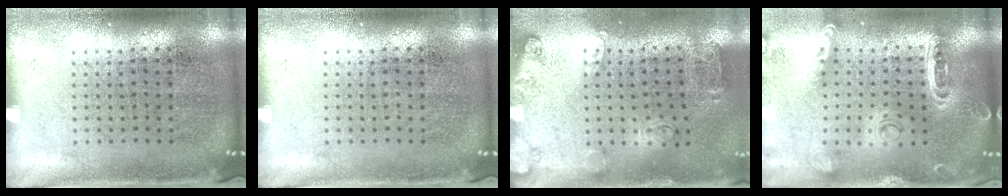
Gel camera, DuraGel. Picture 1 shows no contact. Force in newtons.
{"total": 0.0}
{"total": 2.1, "press": 1.3, "slide": 1.6}
{"total": 1.4, "press": 1.4, "slide": 0.1}